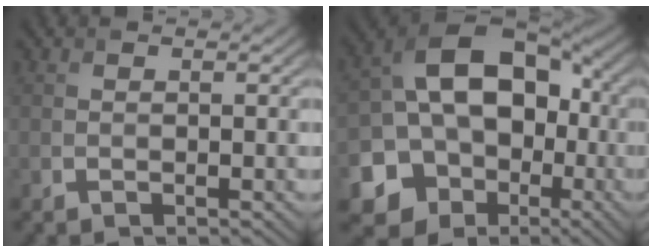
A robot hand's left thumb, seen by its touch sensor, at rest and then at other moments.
{"total": 19.0, "force": [-3.3, 15.2, 10.9], "torque": [-0.193, -0.025, -0.066]}